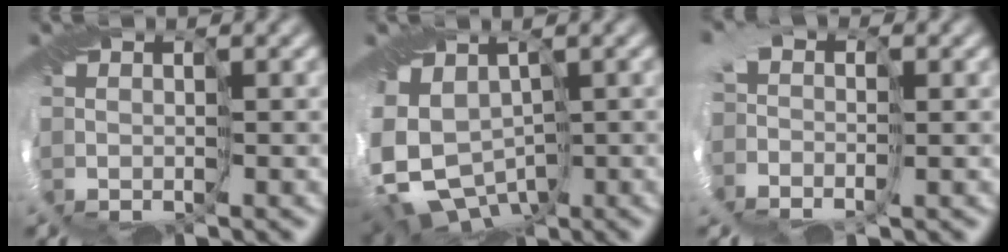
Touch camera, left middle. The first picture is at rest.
{"total": 6.7, "force": [-3.0, 4.6, 3.9], "torque": [-0.080, -0.014, -0.057]}
{"total": 4.2, "force": [-1.2, 2.9, 2.8], "torque": [-0.037, 0.010, -0.028]}